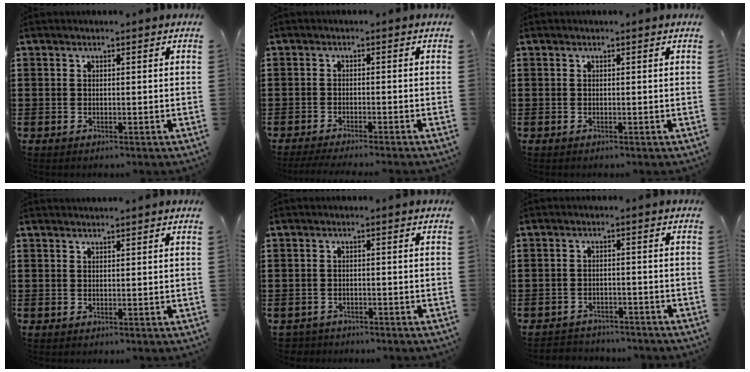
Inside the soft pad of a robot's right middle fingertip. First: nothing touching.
{"total": 1.9, "force": [-1.7, -0.3, 0.8], "torque": [-0.011, 0.002, -0.033]}
{"total": 0.0}
{"total": 0.8, "force": [0.8, -0.1, 0.1], "torque": [-0.002, -0.002, 0.015]}
{"total": 1.4, "force": [-1.3, 0.3, -0.2], "torque": [-0.002, 0.001, -0.031]}
{"total": 2.4, "force": [-2.4, 0.4, -0.2], "torque": [-0.004, 0.000, -0.053]}